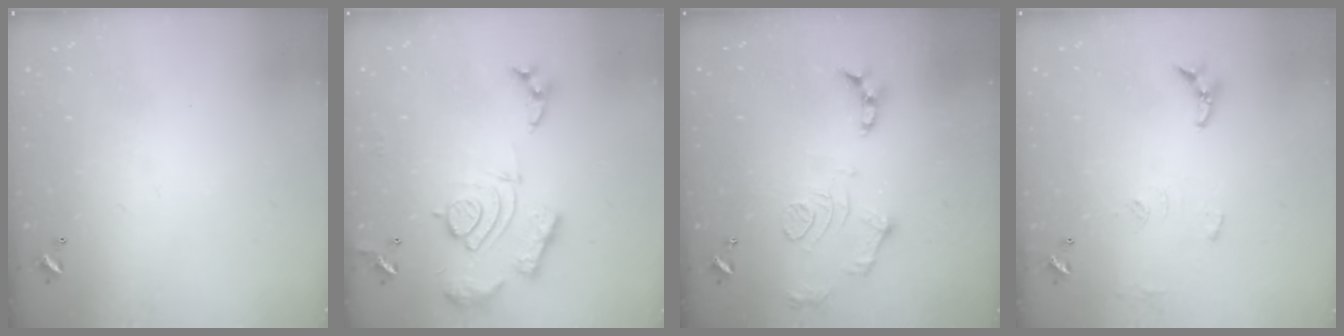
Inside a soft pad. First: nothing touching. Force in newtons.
{"total": 17.4, "press": 17.3, "slide": 1.7}
{"total": 11.8, "press": 11.7, "slide": 0.8}
{"total": 8.7, "press": 8.7, "slide": 0.6}